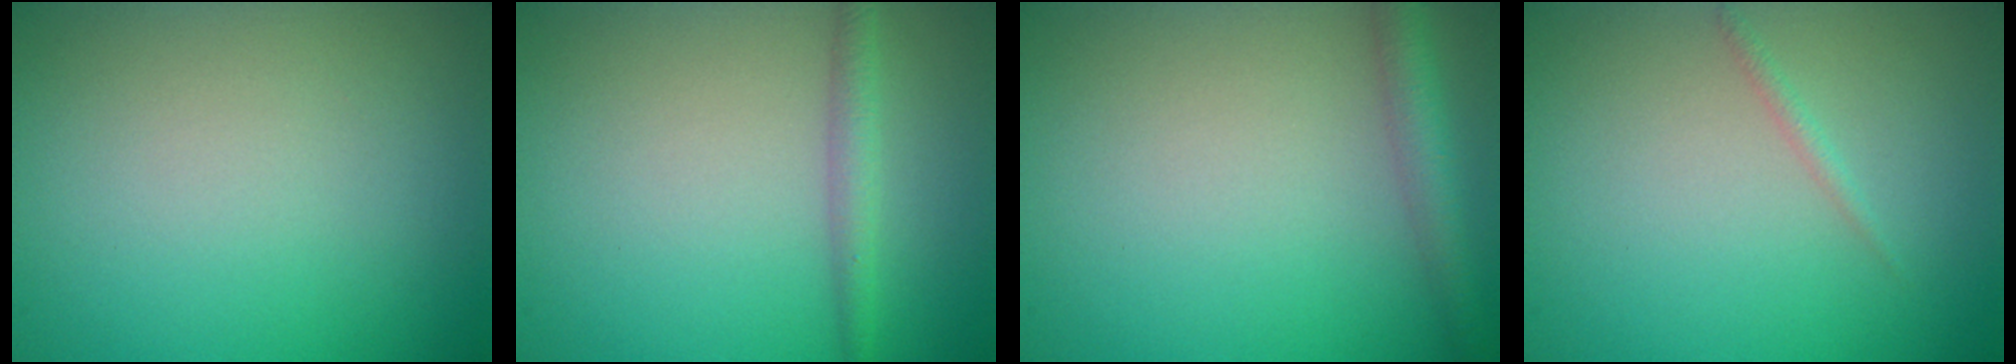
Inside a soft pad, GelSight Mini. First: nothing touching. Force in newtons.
{"total": 1.8, "press": 1.8, "slide": 0.1}
{"total": 2.7, "press": 2.7, "slide": 0.2}
{"total": 0.7, "press": 0.7, "slide": 0.0}